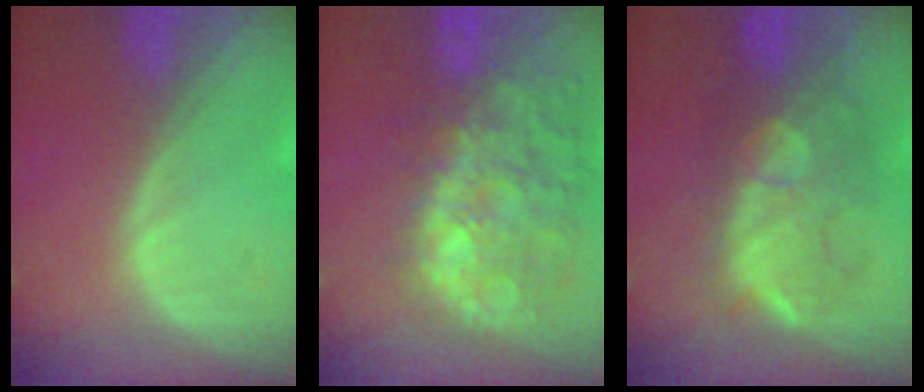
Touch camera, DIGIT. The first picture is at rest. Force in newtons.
{"total": 13.5, "press": 11.6, "slide": 6.8}
{"total": 9.0, "press": 9.0, "slide": 1.2}